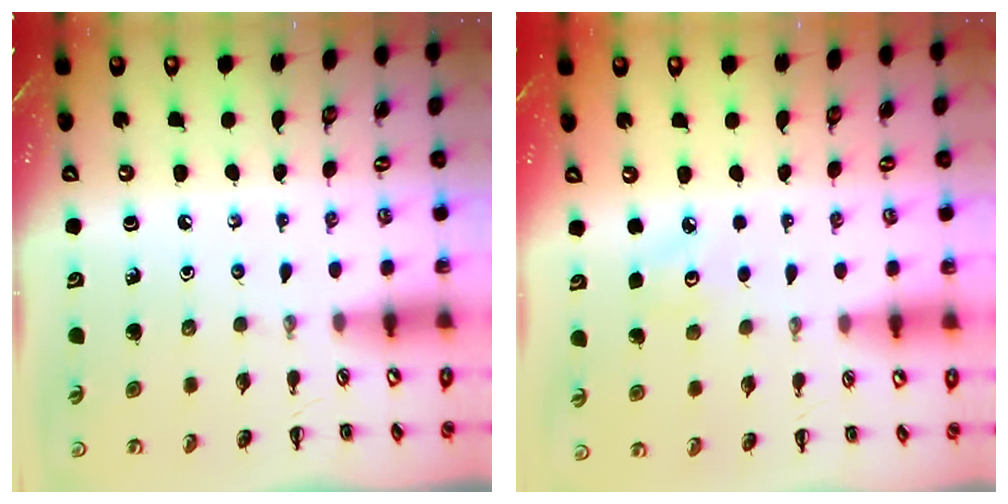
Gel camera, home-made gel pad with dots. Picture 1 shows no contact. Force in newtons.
{"total": 2.7, "press": 2.6, "slide": 0.7}